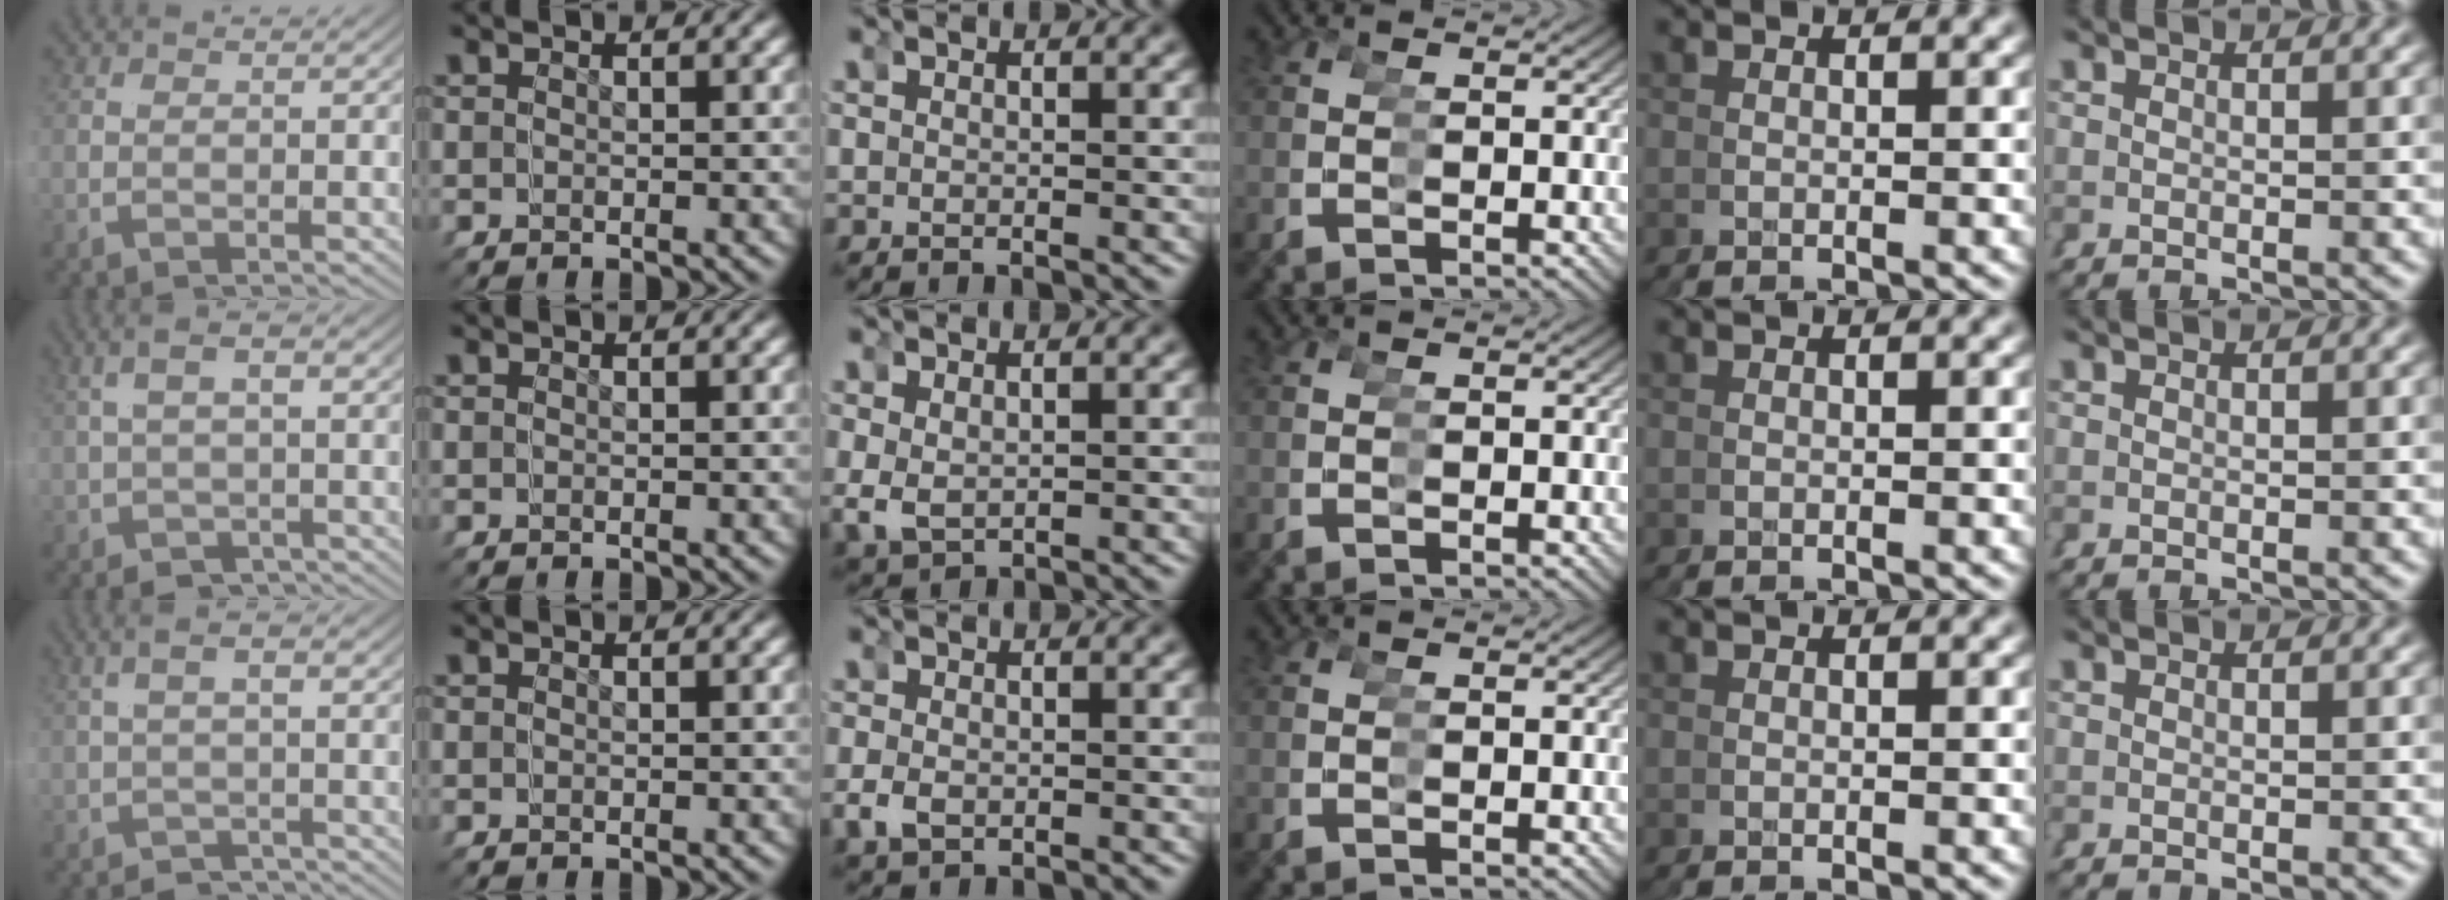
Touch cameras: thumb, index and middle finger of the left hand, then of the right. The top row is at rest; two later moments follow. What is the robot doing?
{"motion": "grasp_and_lifting", "object": "bandage"}